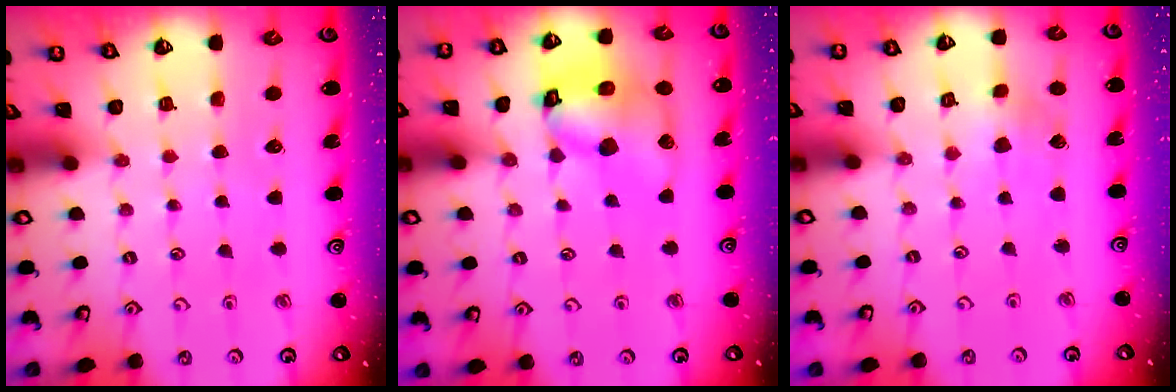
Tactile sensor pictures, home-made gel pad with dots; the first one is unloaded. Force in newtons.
{"total": 14.8, "press": 14.7, "slide": 1.7}
{"total": 2.9, "press": 2.9, "slide": 0.4}